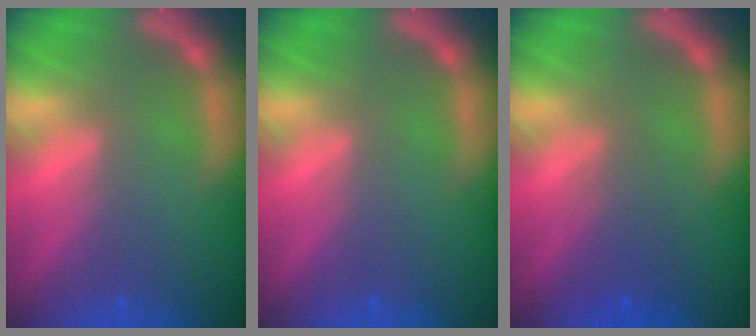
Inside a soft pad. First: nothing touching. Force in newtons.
{"total": 0.0}
{"total": 2.5}